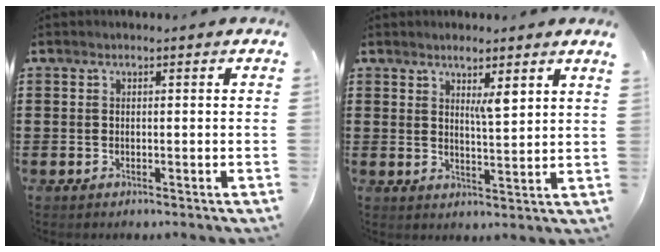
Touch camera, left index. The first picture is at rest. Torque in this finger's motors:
{"motor_torque": [1.10, -1.04, 0.57, 0.12]}